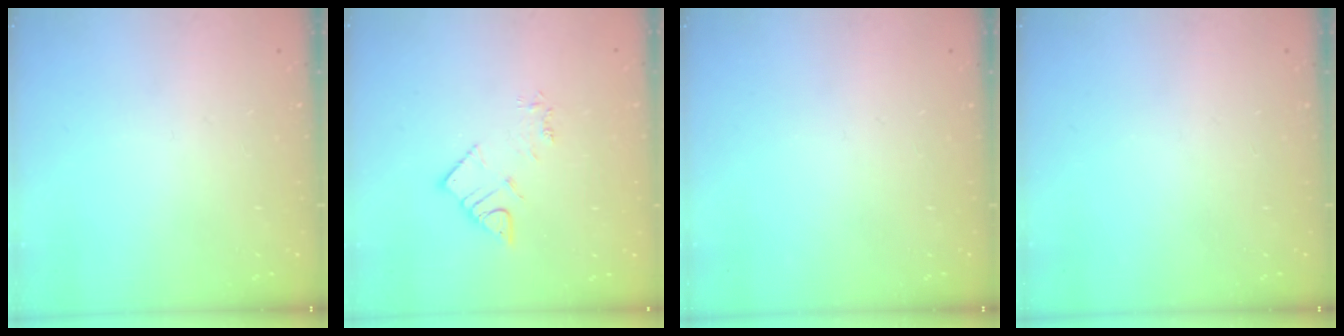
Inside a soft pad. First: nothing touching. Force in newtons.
{"total": 6.3, "press": 6.3, "slide": 0.4}
{"total": 0.0}
{"total": 0.0}